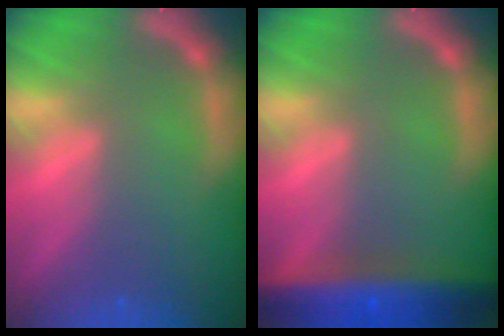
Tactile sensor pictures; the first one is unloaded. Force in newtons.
{"total": 9.5}